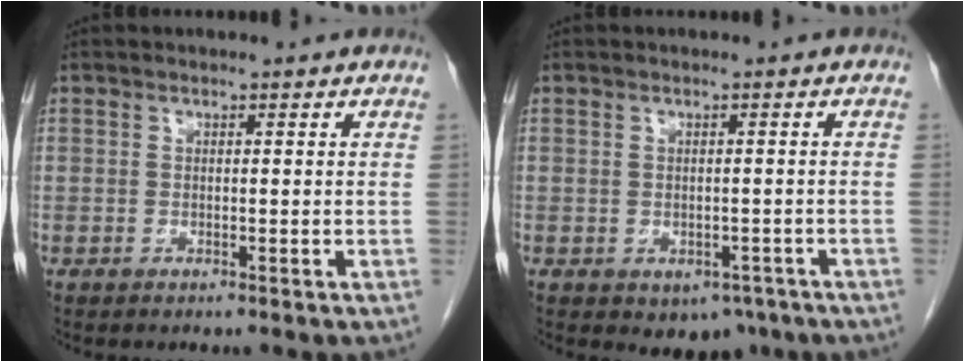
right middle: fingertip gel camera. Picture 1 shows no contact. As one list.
[{"total": 3.9, "force": [-2.2, 2.7, 1.9], "torque": [-0.013, 0.002, -0.019]}]